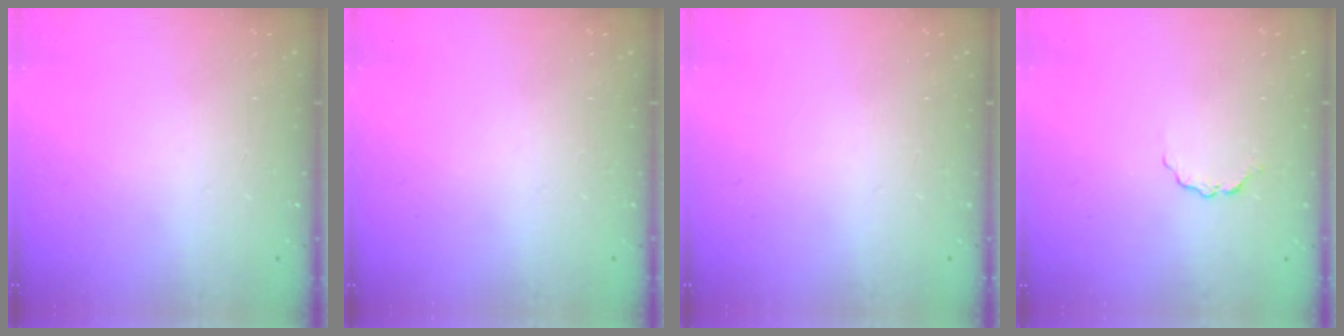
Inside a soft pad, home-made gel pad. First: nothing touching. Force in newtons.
{"total": 0.0}
{"total": 0.0}
{"total": 3.4, "press": 3.3, "slide": 0.5}